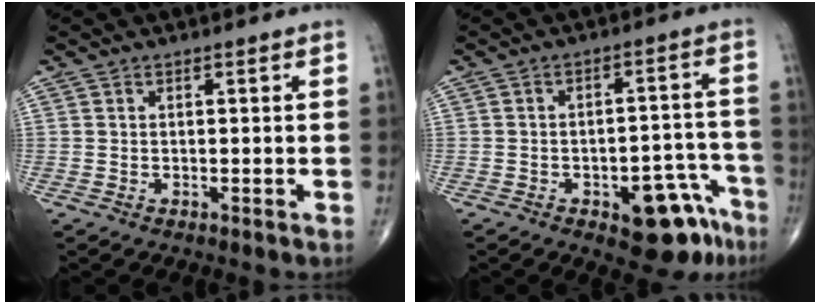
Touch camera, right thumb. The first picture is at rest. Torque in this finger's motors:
{"motor_torque": [3.85, 1.16, 0.59, -0.84, 0.02]}